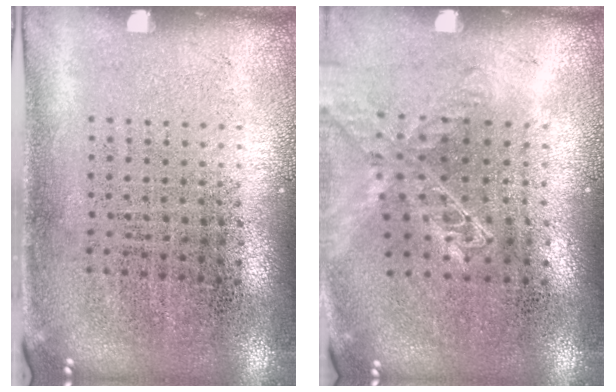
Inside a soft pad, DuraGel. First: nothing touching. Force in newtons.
{"total": 1.4, "press": 1.4, "slide": 0.1}